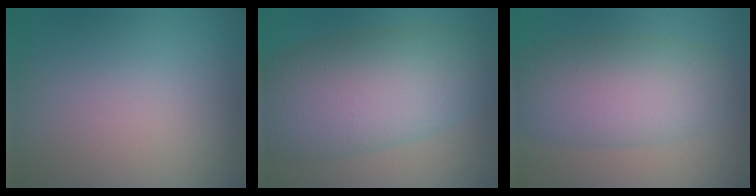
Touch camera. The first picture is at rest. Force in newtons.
{"total": 10.7, "press": 10.7, "slide": 0.5}
{"total": 7.5, "press": 7.5, "slide": 0.1}